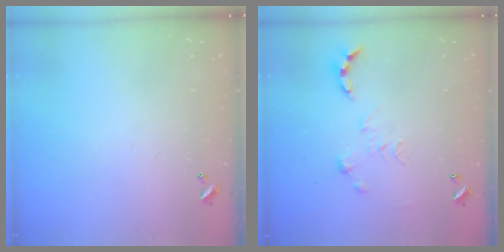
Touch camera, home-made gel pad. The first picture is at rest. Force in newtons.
{"total": 0.0}